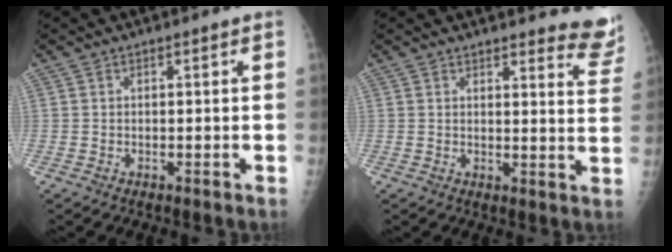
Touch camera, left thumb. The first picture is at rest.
{"total": 9.3, "force": [8.9, 1.5, 1.9], "torque": [0.016, -0.075, 0.073]}